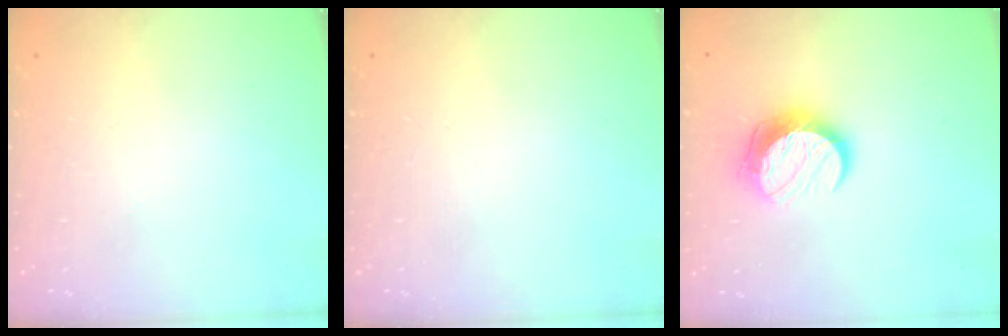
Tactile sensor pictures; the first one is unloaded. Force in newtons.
{"total": 0.0}
{"total": 10.4, "press": 10.4, "slide": 0.8}